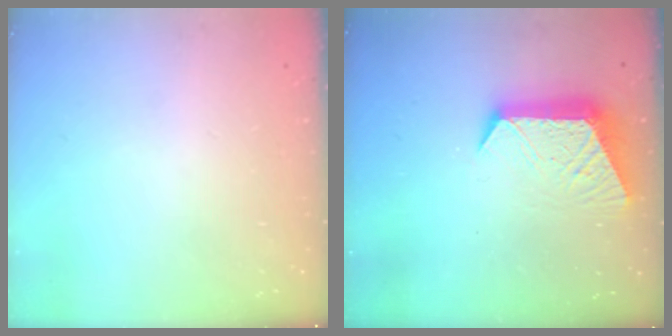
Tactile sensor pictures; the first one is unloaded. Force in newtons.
{"total": 12.0, "press": 11.9, "slide": 1.0}